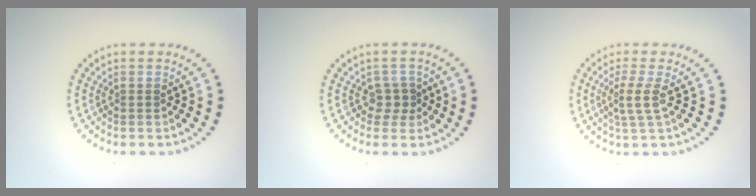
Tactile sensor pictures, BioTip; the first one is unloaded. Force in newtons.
{"total": 1.8, "press": 1.4, "slide": 1.1}
{"total": 2.2, "press": 1.7, "slide": 1.5}